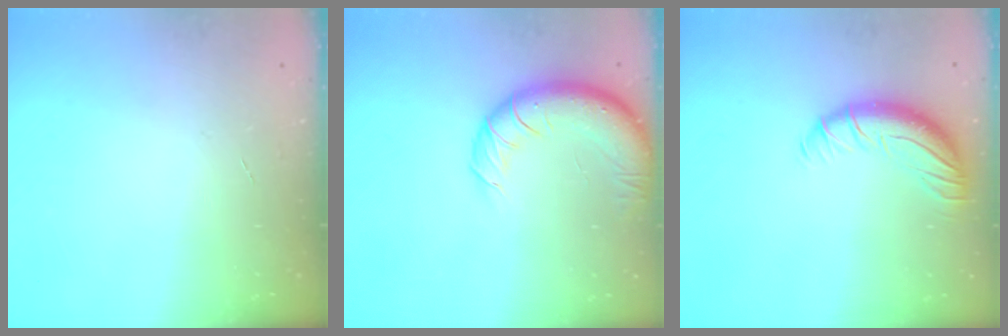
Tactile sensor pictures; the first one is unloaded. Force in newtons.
{"total": 14.3, "press": 14.0, "slide": 2.9}
{"total": 10.8, "press": 10.5, "slide": 2.2}